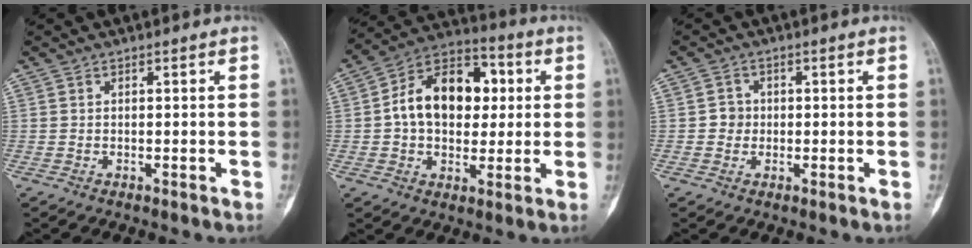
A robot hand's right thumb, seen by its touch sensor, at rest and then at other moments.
{"total": 16.5, "force": [1.9, 11.4, 11.8], "torque": [-0.148, 0.025, 0.021]}
{"total": 2.5, "force": [-0.2, 2.4, 0.7], "torque": [0.005, 0.008, -0.007]}